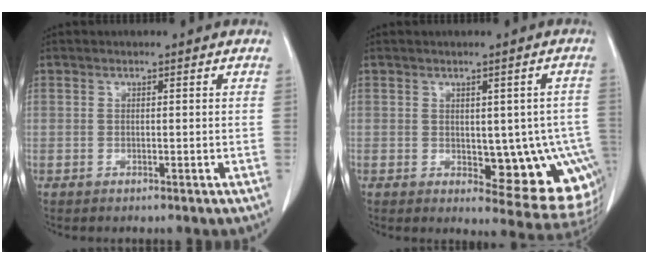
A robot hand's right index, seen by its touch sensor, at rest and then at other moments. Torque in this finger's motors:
{"motor_torque": [0.27, 0.10, 0.14, 0.02]}